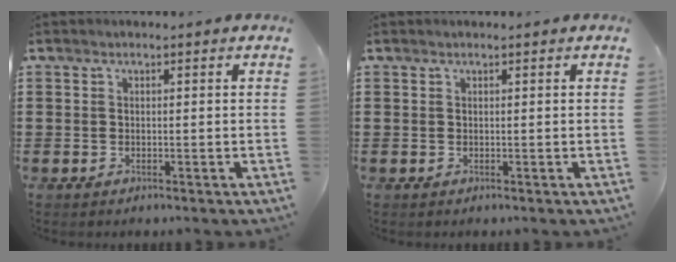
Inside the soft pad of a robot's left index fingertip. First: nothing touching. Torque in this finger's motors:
{"motor_torque": [-0.18, 0.27, -0.01, -0.01]}